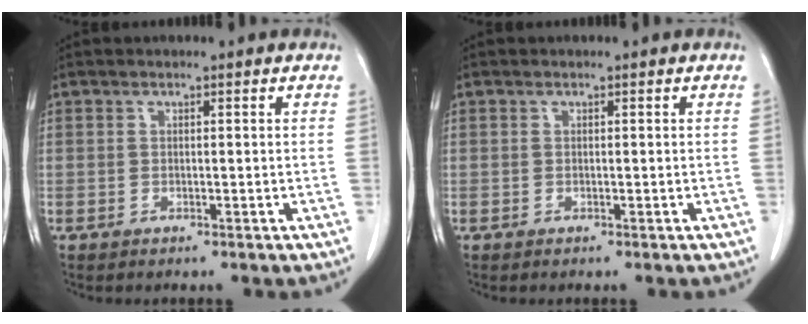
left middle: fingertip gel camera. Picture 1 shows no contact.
{"total": 0.0}